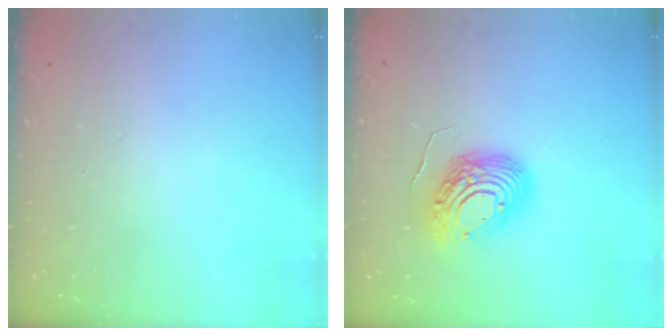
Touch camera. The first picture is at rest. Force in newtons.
{"total": 15.0, "press": 14.9, "slide": 1.9}